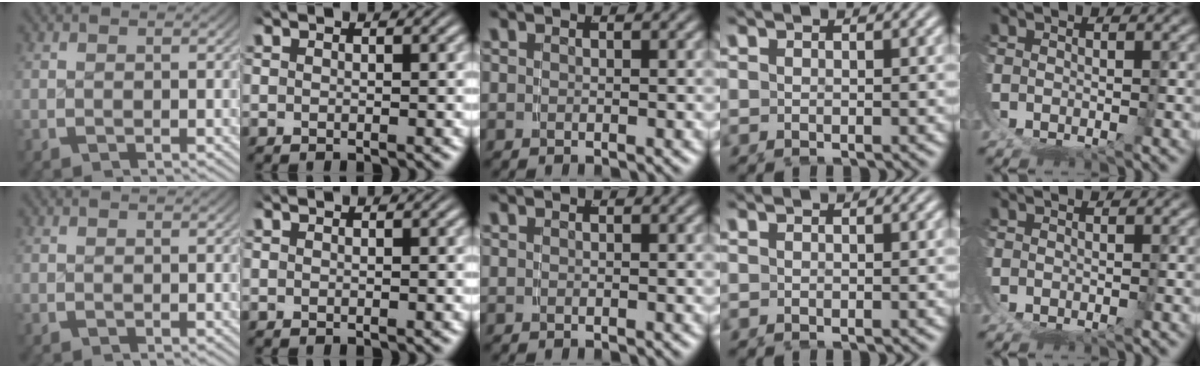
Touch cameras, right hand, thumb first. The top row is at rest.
{}